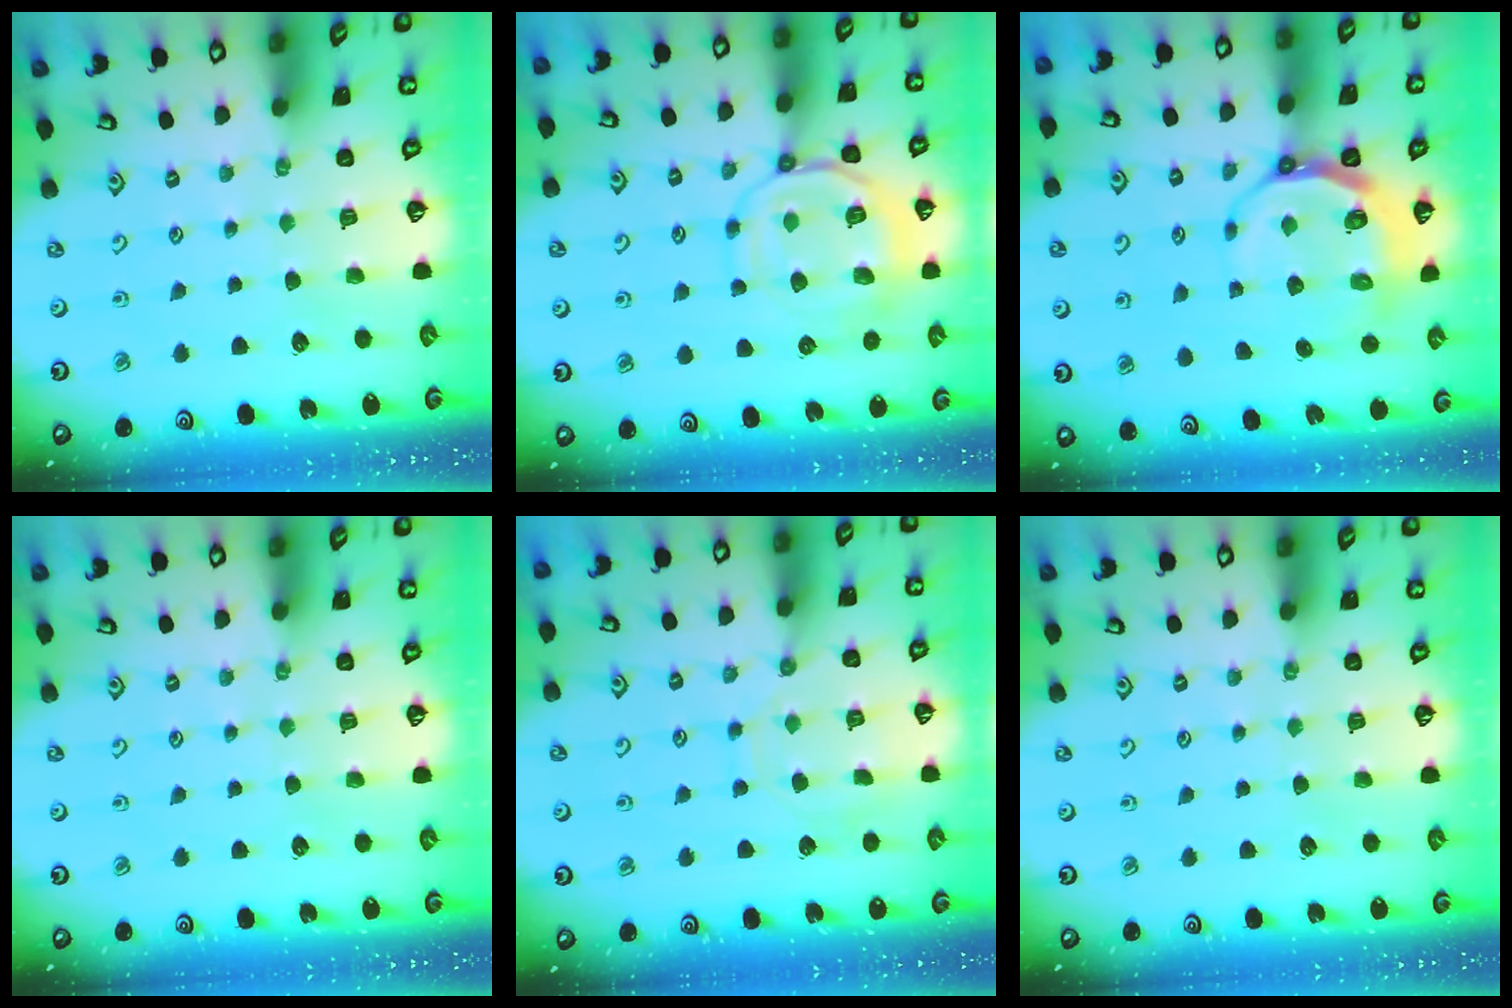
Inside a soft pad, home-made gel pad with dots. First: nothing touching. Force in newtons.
{"total": 11.6, "press": 11.5, "slide": 1.1}
{"total": 8.1, "press": 7.4, "slide": 3.2}
{"total": 0.0}
{"total": 10.3, "press": 10.3, "slide": 0.8}
{"total": 0.0}